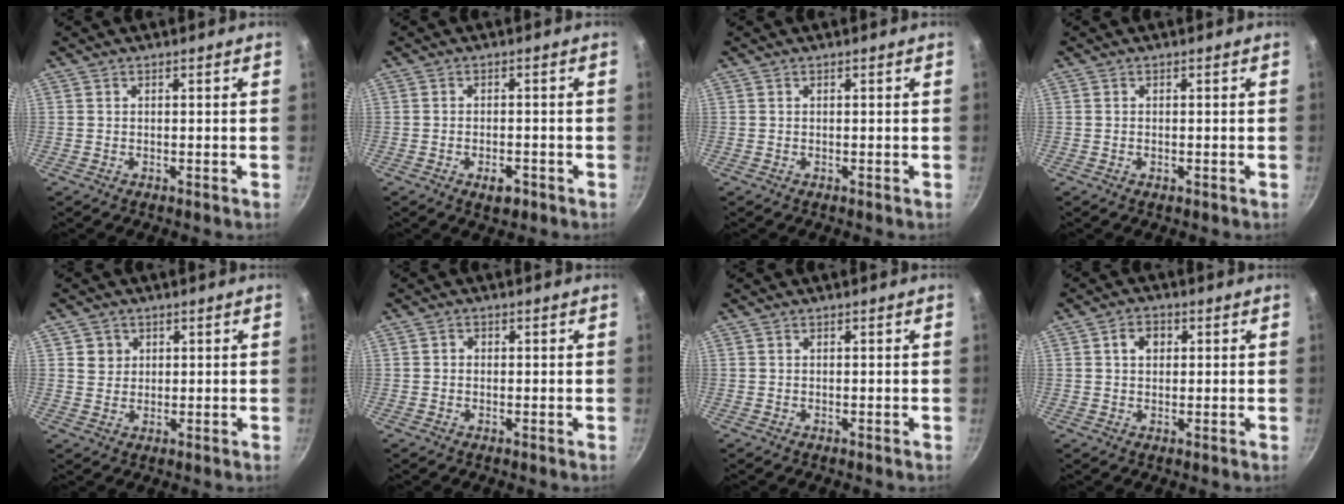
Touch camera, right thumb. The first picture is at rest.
{"total": 3.6, "force": [-1.9, 1.8, 2.4], "torque": [-0.031, 0.010, -0.026]}
{"total": 0.0}
{"total": 0.6, "force": [-0.2, 0.3, 0.4], "torque": [-0.007, 0.001, -0.003]}
{"total": 3.3, "force": [1.1, 3.1, 0.6], "torque": [0.012, 0.005, 0.017]}
{"total": 1.2, "force": [0.0, 1.1, 0.5], "torque": [-0.008, 0.005, -0.003]}
{"total": 0.0}
{"total": 3.9, "force": [1.0, 3.0, 2.4], "torque": [-0.022, 0.006, 0.012]}